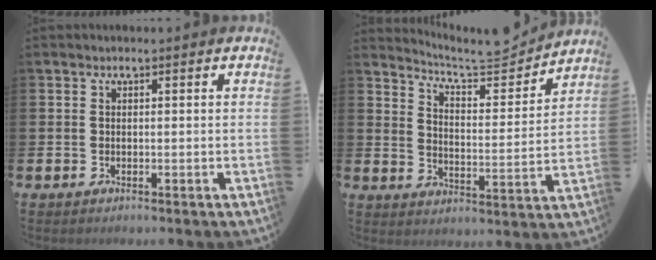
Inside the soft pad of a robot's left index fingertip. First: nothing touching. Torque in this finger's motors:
{"motor_torque": [-0.62, -0.81, 0.15, 0.04]}